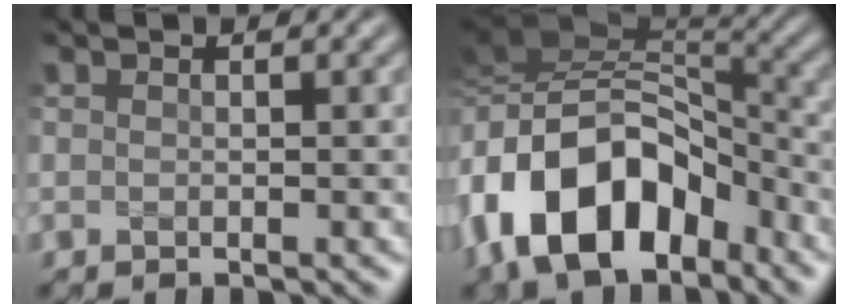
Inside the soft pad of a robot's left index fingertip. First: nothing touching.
{"total": 13.4, "force": [-4.4, 8.3, 9.6], "torque": [-0.175, 0.009, -0.087]}